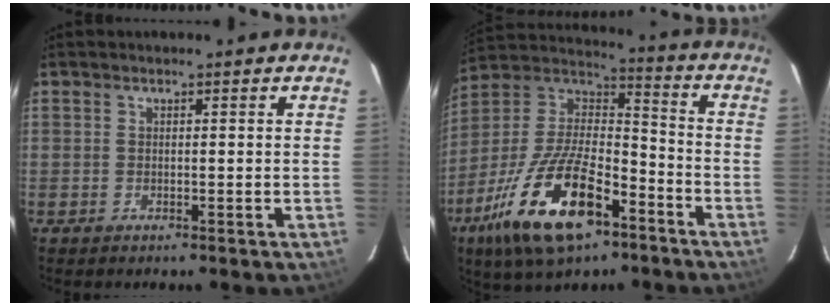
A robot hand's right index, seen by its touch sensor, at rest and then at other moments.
{"total": 23.0, "force": [-12.1, 9.8, 16.8], "torque": [-0.343, -0.026, -0.213]}